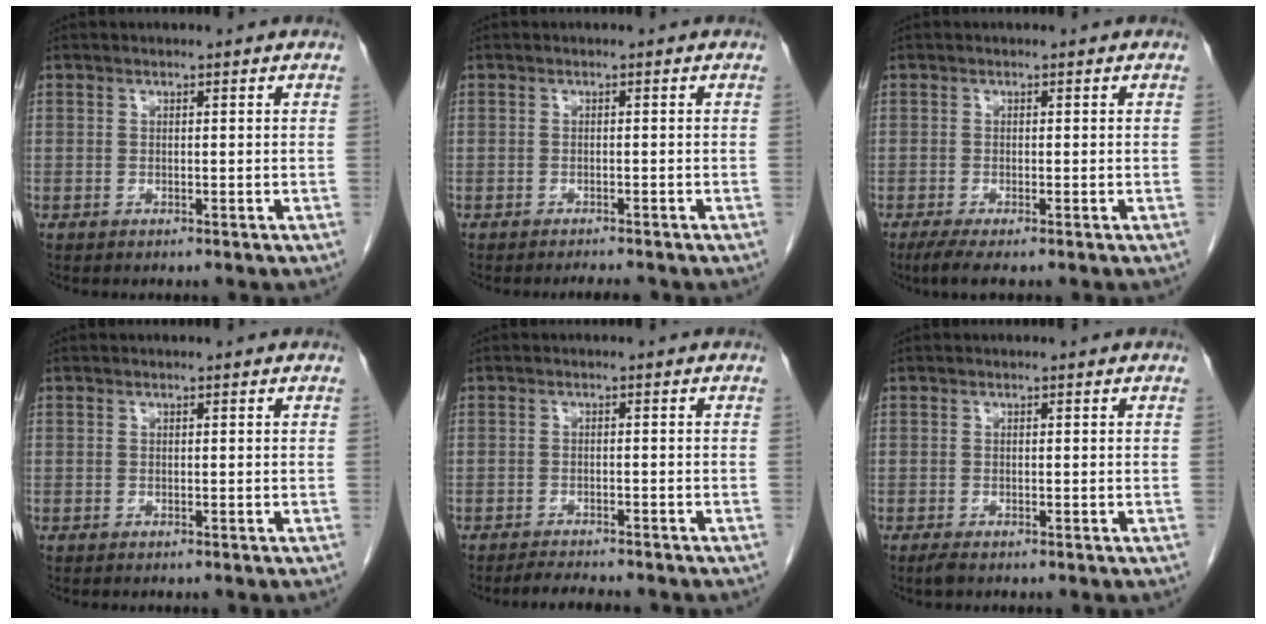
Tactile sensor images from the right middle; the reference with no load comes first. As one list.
[{"total": 1.9, "force": [-1.8, -0.2, 0.6], "torque": [-0.011, -0.007, -0.022]}, {"total": 2.8, "force": [-1.8, 0.2, 2.1], "torque": [-0.041, -0.010, -0.035]}, {"total": 0.0}, {"total": 5.5, "force": [-4.9, 0.9, 2.2], "torque": [-0.035, -0.009, -0.070]}, {"total": 1.1, "force": [-0.8, 0.2, 0.7], "torque": [-0.021, -0.004, -0.013]}]